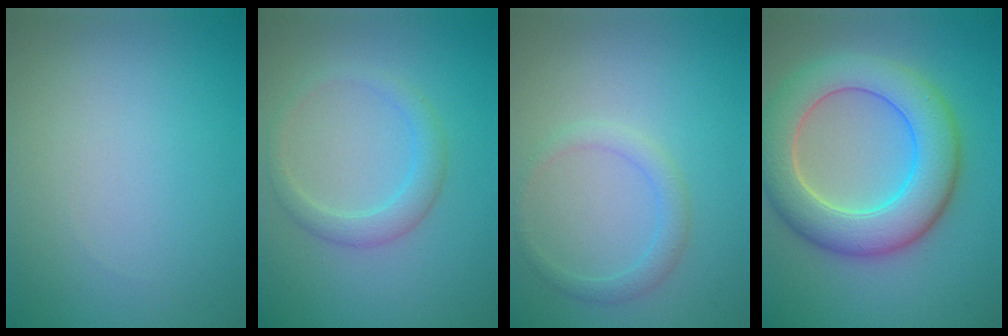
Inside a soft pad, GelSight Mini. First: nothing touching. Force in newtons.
{"total": 2.3, "press": 2.3, "slide": 0.3}
{"total": 1.7, "press": 1.7, "slide": 0.2}
{"total": 8.7, "press": 8.7, "slide": 0.9}